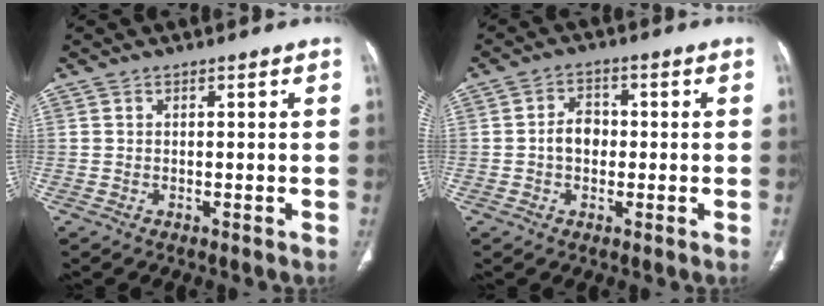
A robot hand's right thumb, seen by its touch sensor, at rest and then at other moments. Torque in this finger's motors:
{"motor_torque": [0.48, 1.36, 0.62, -0.41, 0.00]}